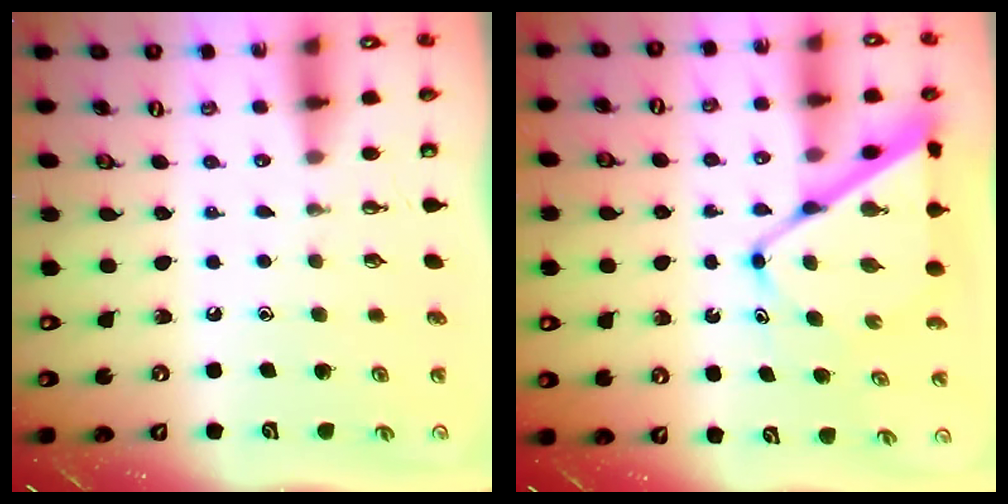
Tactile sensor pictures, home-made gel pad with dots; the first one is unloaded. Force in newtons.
{"total": 11.8, "press": 11.8, "slide": 0.8}